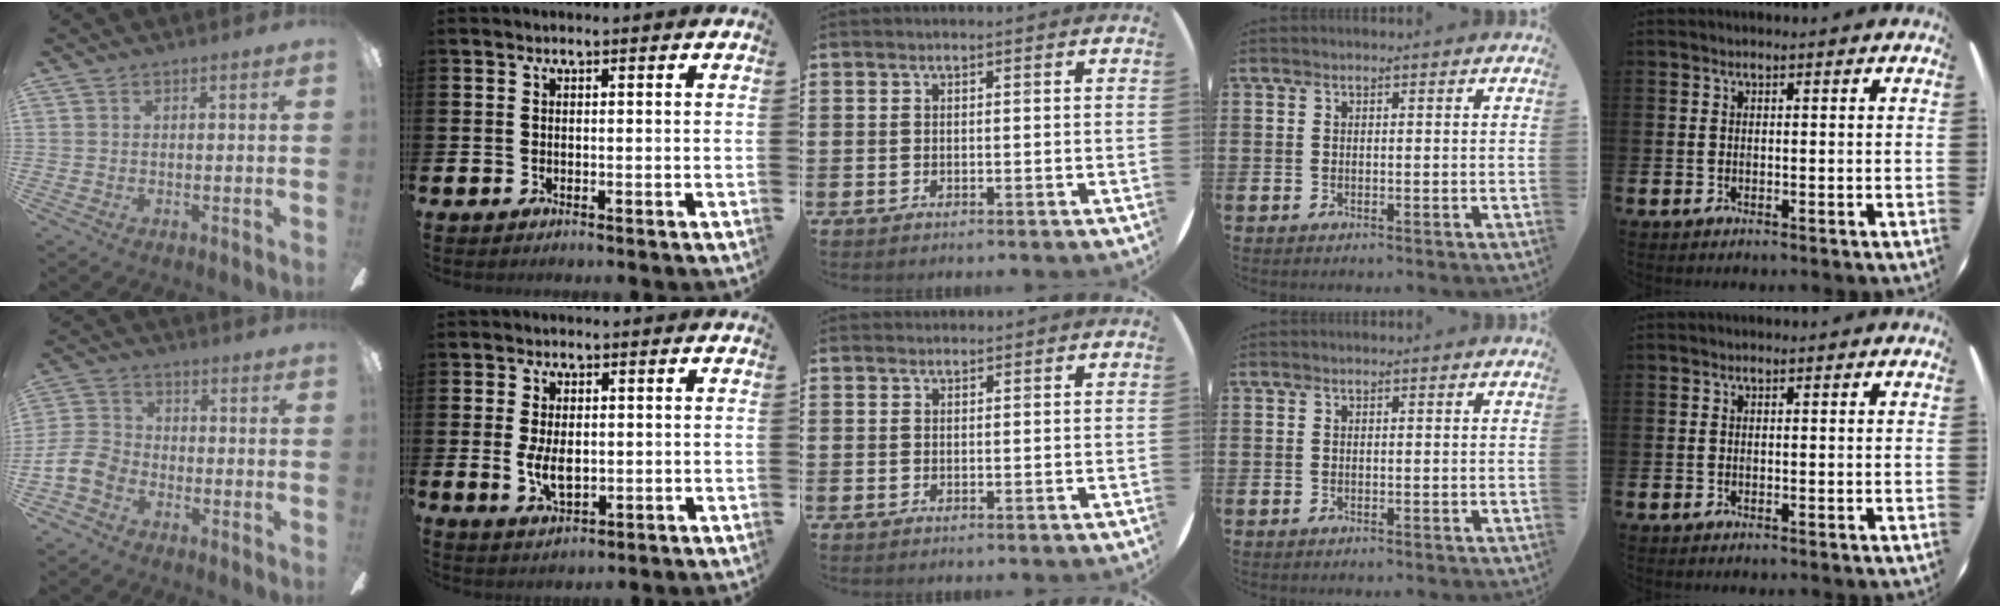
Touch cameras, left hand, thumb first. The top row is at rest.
{"thumb": {"total": 8.2, "force": [-4.4, 5.6, 4.0], "torque": [-0.098, 0.026, -0.086]}, "index": {"total": 4.6, "force": [0.0, 2.5, 3.8], "torque": [-0.061, 0.001, -0.001]}, "middle": {"total": 0.6, "force": [0.5, 0.1, -0.1], "torque": [0.003, 0.004, 0.010]}}